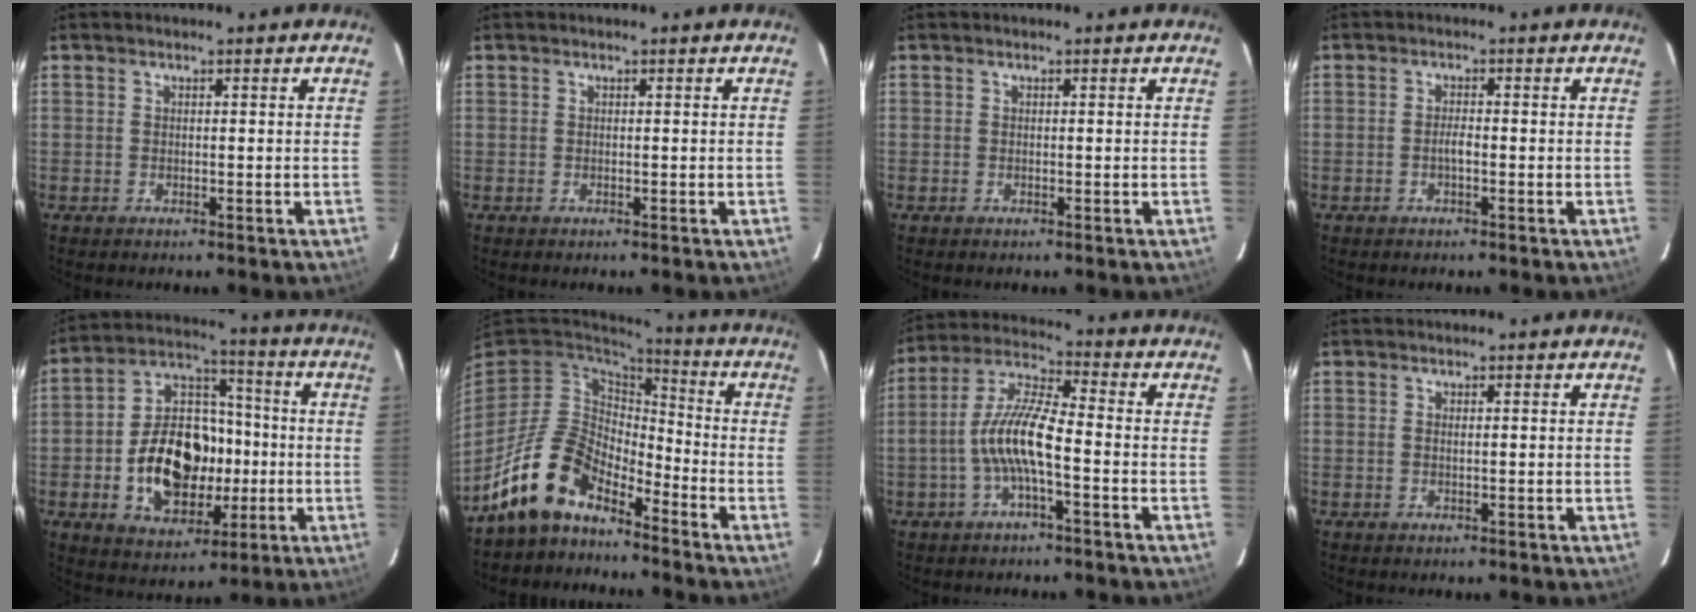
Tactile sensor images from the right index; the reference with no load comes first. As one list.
[{"total": 0.0}, {"total": 0.0}, {"total": 1.6, "force": [-0.6, 0.4, 1.4], "torque": [-0.027, 0.003, -0.011]}, {"total": 17.6, "force": [-3.1, 11.9, 12.6], "torque": [-0.240, 0.031, -0.036]}, {"total": 12.8, "force": [-9.5, 6.1, 6.0], "torque": [-0.124, 0.015, -0.179]}, {"total": 10.0, "force": [-2.7, 1.8, 9.5], "torque": [-0.204, 0.010, -0.053]}, {"total": 0.6, "force": [0.2, -0.1, 0.5], "torque": [-0.011, 0.001, 0.003]}]